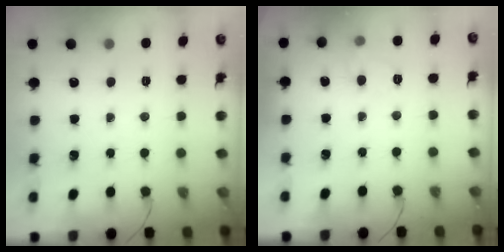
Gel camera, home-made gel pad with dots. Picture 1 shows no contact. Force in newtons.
{"total": 7.2, "press": 7.1, "slide": 1.1}